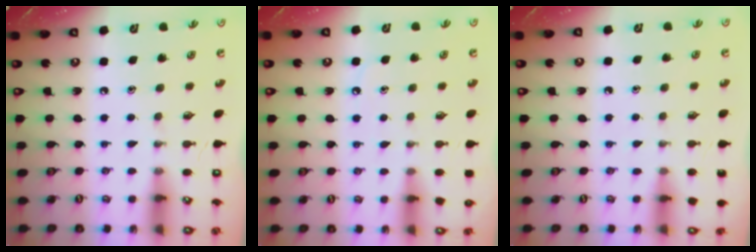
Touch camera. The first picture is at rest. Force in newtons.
{"total": 5.3, "press": 5.2, "slide": 0.7}
{"total": 3.9, "press": 3.9, "slide": 0.5}